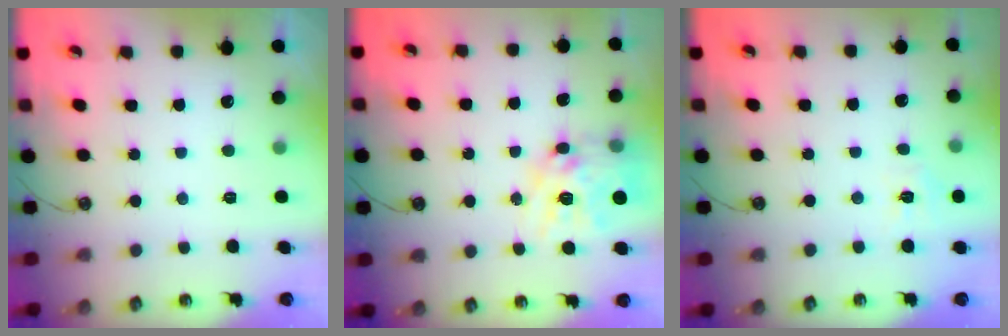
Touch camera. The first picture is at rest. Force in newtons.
{"total": 15.6, "press": 15.6, "slide": 1.4}
{"total": 5.3, "press": 5.2, "slide": 0.5}